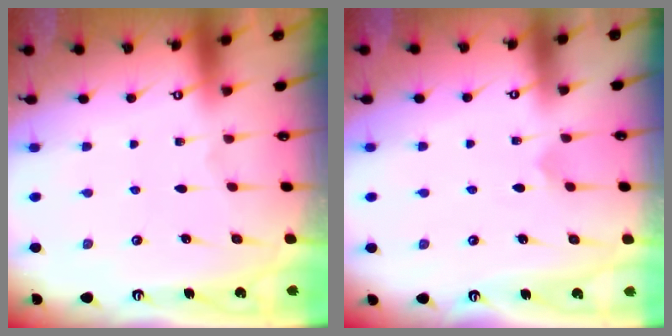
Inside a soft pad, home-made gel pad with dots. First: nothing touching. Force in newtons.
{"total": 3.9, "press": 3.9, "slide": 0.3}